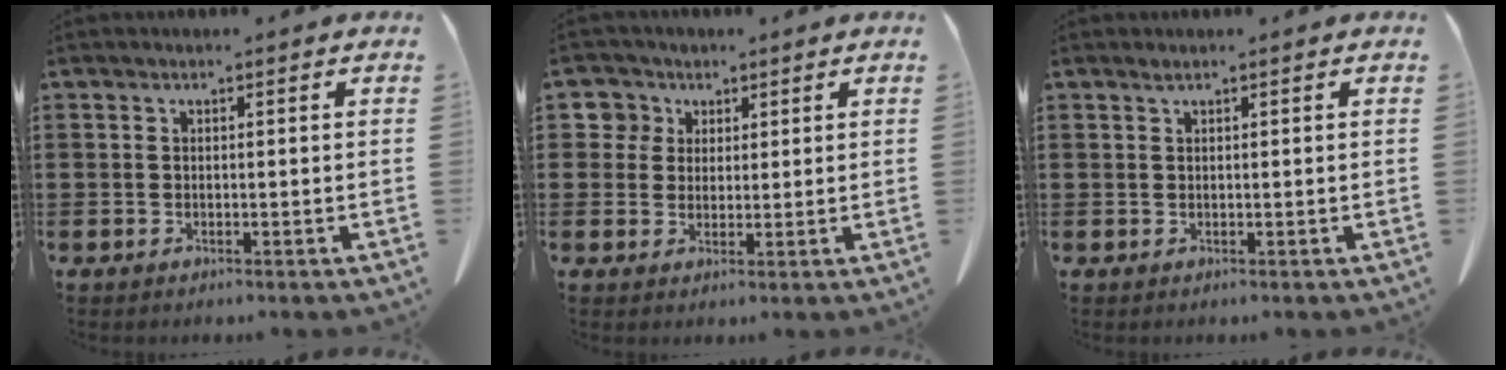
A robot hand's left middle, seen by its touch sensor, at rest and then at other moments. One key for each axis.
{"total": 4.5, "fx": 2.1, "fy": 3.9, "fz": 0.7, "tx": -0.029, "ty": 0.010, "tz": 0.036}
{"total": 0.6, "fx": 0.4, "fy": 0.0, "fz": 0.4, "tx": -0.009, "ty": -0.001, "tz": 0.008}